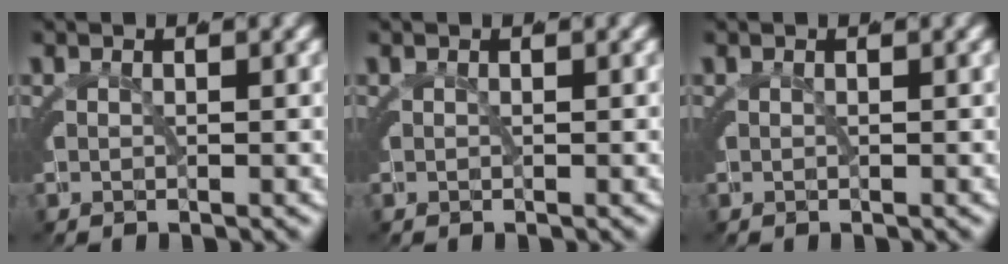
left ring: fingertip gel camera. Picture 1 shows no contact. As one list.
[{"total": 0.0}, {"total": 0.0}]